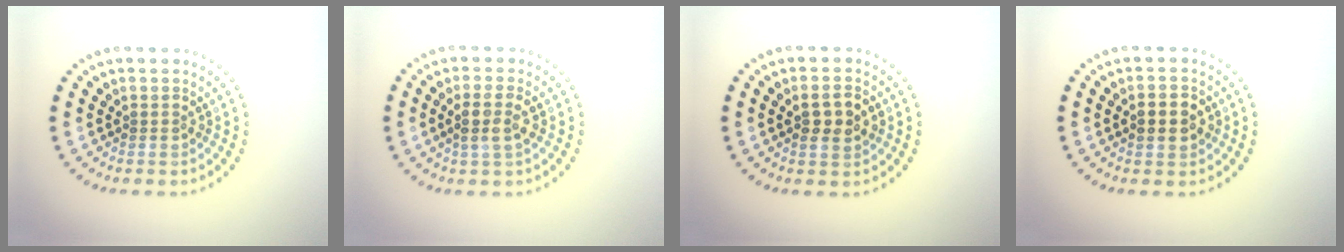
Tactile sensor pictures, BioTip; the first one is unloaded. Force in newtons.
{"total": 2.2, "press": 2.1, "slide": 0.6}
{"total": 2.6, "press": 2.6, "slide": 0.2}
{"total": 2.5, "press": 2.5, "slide": 0.1}